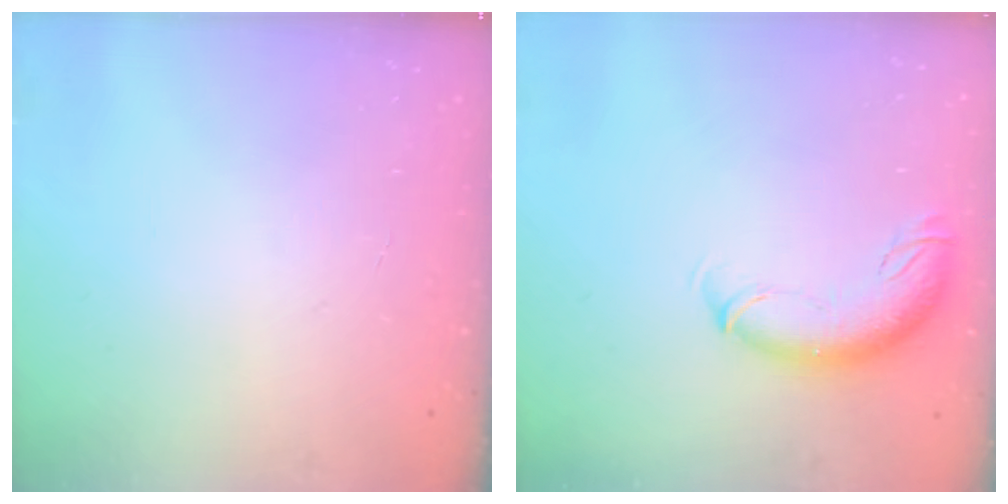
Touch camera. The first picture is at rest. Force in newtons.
{"total": 10.2, "press": 10.0, "slide": 2.3}